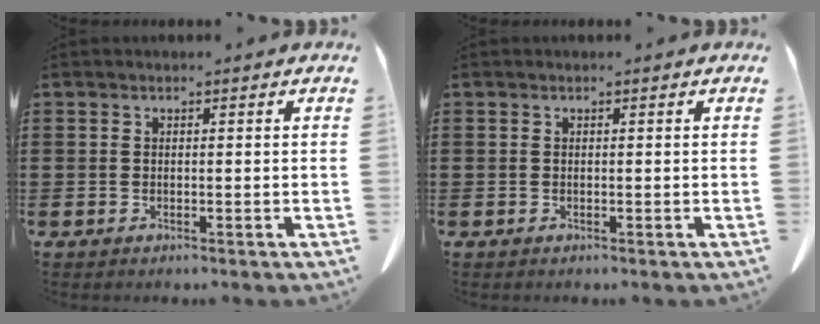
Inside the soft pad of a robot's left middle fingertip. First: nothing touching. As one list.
[{"total": 0.0}]